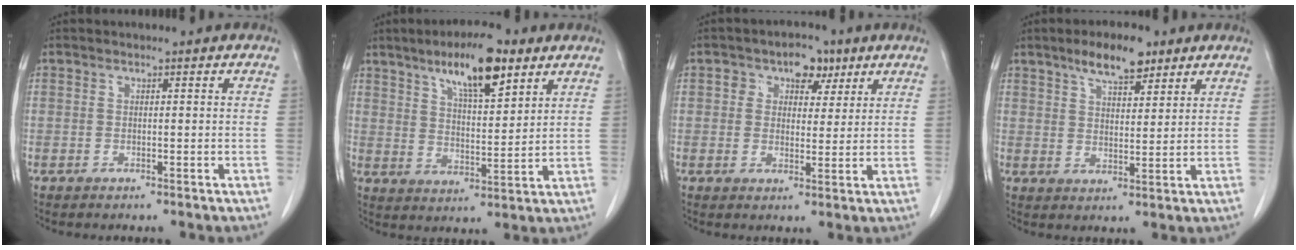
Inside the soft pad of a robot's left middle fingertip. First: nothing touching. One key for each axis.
{"total": 11.4, "fx": 7.1, "fy": 2.7, "fz": 8.5, "tx": -0.144, "ty": 0.004, "tz": 0.120}
{"total": 5.5, "fx": 2.8, "fy": 3.7, "fz": 3.1, "tx": -0.036, "ty": 0.013, "tz": 0.040}
{"total": 7.2, "fx": 5.0, "fy": 2.4, "fz": 4.5, "tx": -0.079, "ty": 0.006, "tz": 0.085}